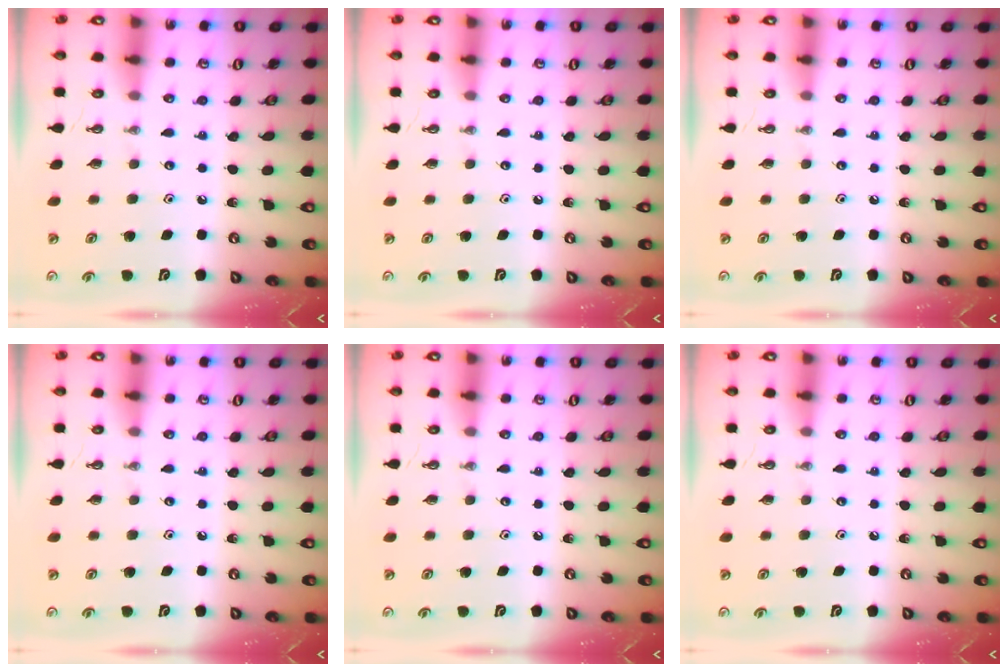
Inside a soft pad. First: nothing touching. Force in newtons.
{"total": 0.0}
{"total": 0.0}
{"total": 0.0}
{"total": 0.0}
{"total": 0.0}